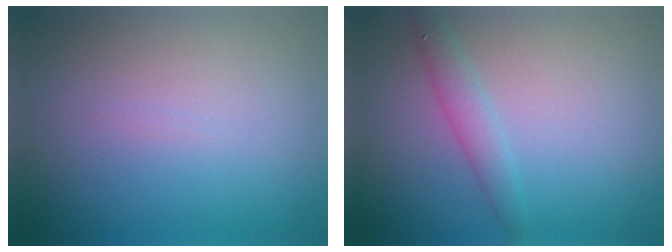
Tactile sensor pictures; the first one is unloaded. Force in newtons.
{"total": 2.1, "press": 2.1, "slide": 0.1}